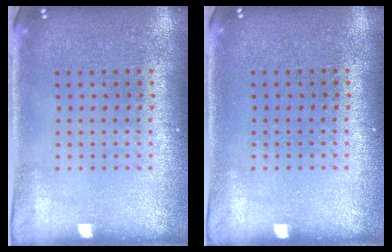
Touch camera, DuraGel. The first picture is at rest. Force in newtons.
{"total": 0.0}